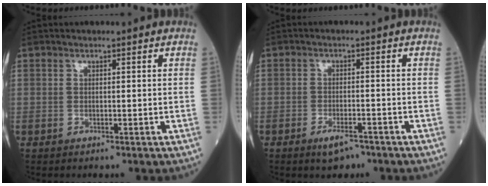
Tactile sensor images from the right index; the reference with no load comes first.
{"total": 3.5, "force": [-2.5, 1.3, 2.1], "torque": [-0.039, -0.001, -0.036]}